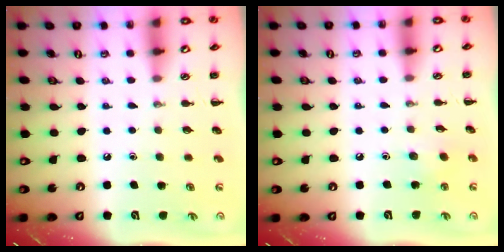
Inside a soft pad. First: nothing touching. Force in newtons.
{"total": 2.5, "press": 2.4, "slide": 0.8}